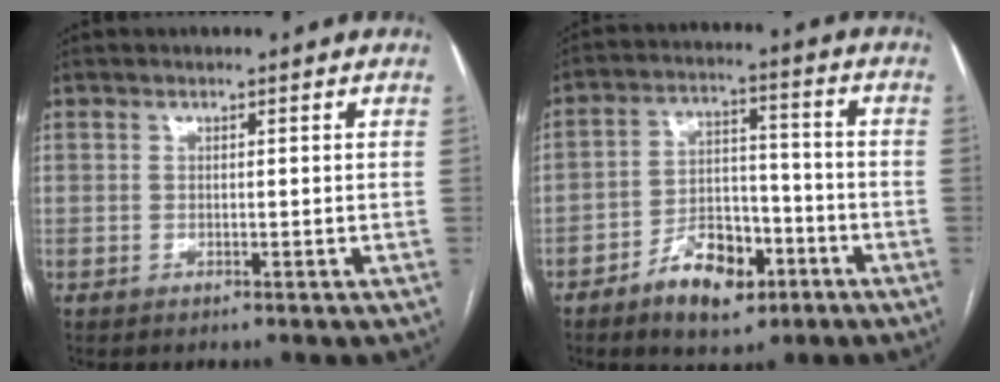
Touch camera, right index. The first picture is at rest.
{"total": 10.3, "force": [-5.7, 5.4, 6.7], "torque": [-0.113, 0.017, -0.091]}